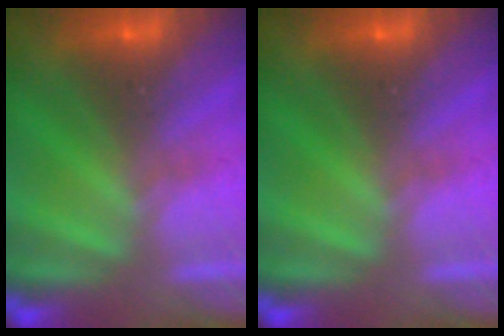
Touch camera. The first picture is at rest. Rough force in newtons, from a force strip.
{"total": 0.0}